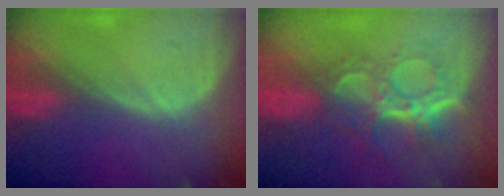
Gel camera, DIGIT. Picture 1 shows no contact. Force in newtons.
{"total": 9.5, "press": 8.0, "slide": 5.1}